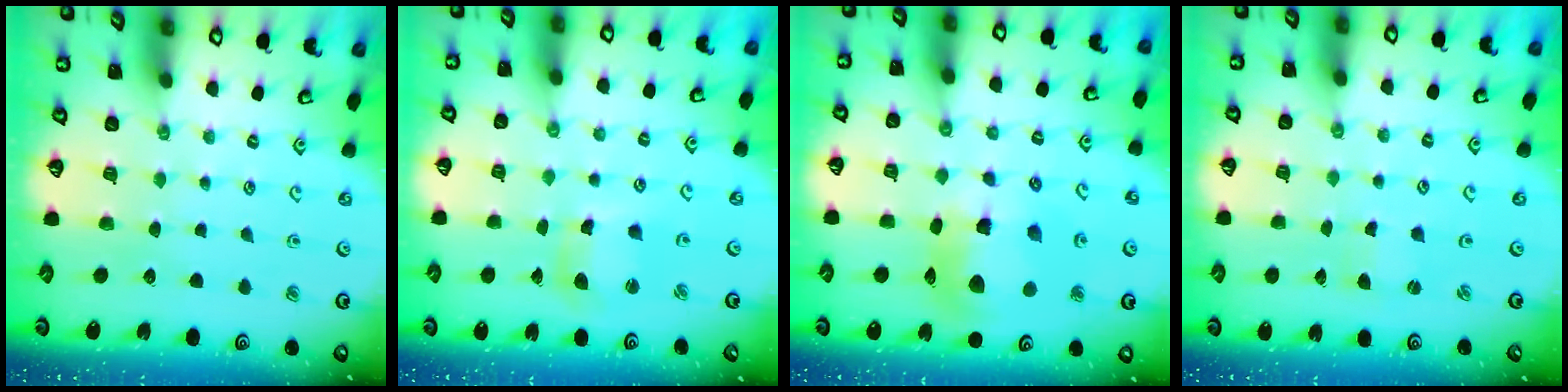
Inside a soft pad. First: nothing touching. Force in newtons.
{"total": 7.1, "press": 7.0, "slide": 0.9}
{"total": 15.2, "press": 15.0, "slide": 2.4}
{"total": 1.8, "press": 1.7, "slide": 0.3}